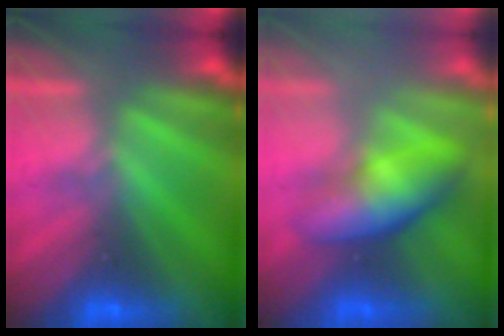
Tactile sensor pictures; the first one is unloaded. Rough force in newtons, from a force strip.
{"total": 3.4}